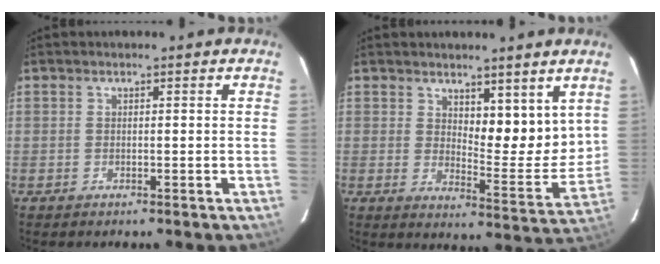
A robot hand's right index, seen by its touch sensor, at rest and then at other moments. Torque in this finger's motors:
{"motor_torque": [0.22, 0.21, 0.11, 0.05]}